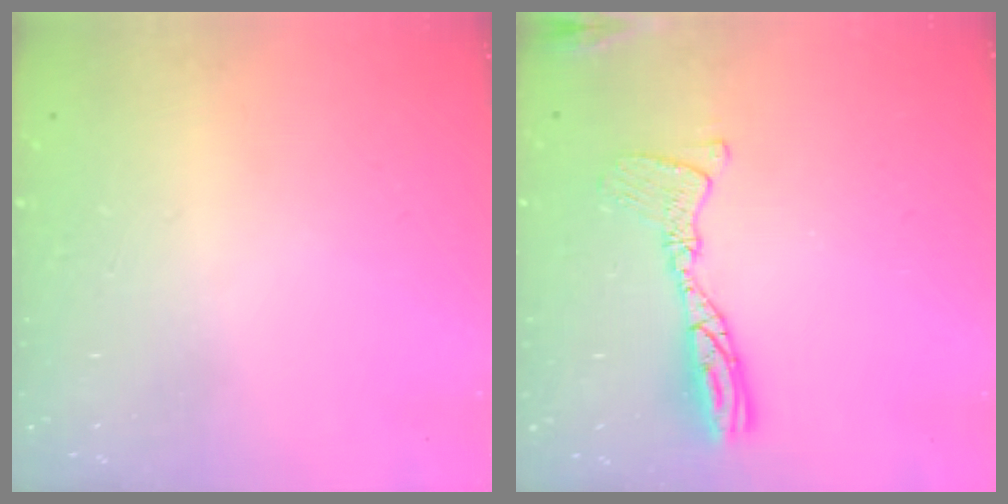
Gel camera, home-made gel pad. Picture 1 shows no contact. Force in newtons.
{"total": 12.4, "press": 12.4, "slide": 1.1}